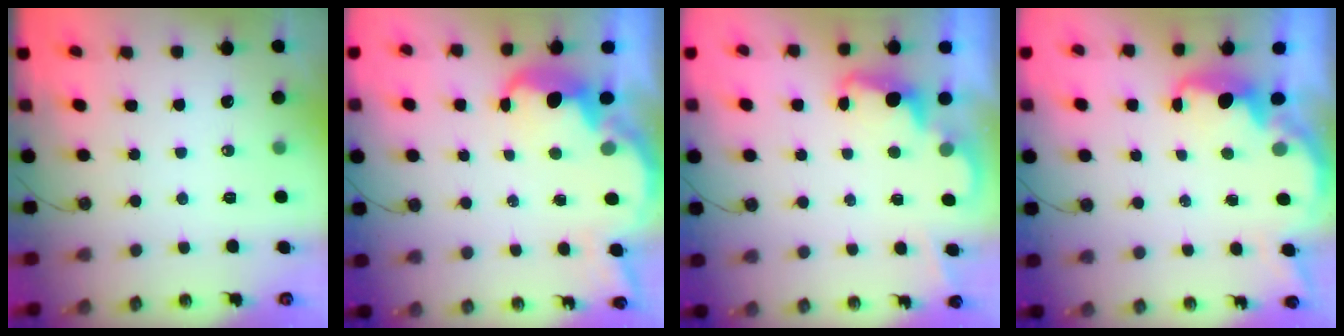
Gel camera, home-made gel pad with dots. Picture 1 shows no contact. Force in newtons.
{"total": 6.3, "press": 6.3, "slide": 0.9}
{"total": 2.5, "press": 2.4, "slide": 0.5}
{"total": 2.4, "press": 2.3, "slide": 0.7}